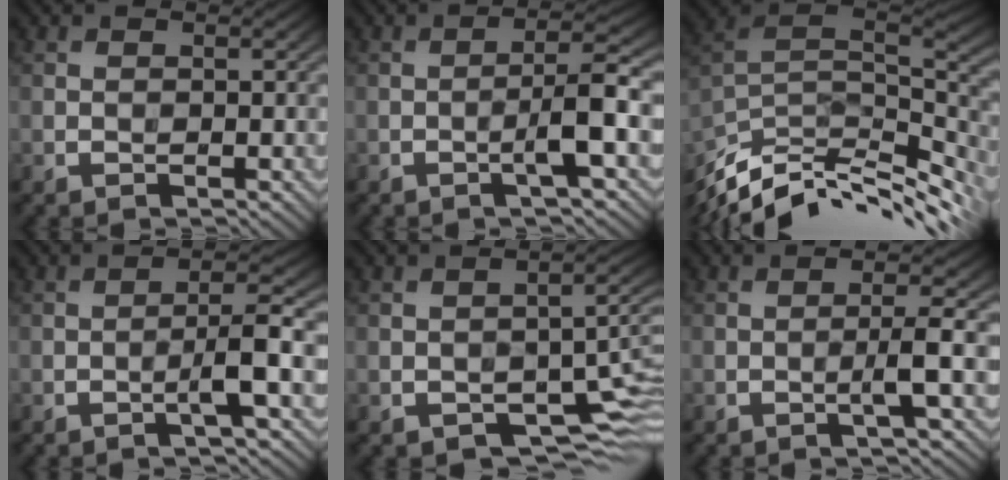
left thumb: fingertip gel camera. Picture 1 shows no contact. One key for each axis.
{"total": 4.8, "fx": -1.6, "fy": 0.2, "fz": 4.5, "tx": -0.073, "ty": 0.024, "tz": -0.034}
{"total": 12.4, "fx": -7.5, "fy": 4.7, "fz": 8.7, "tx": -0.219, "ty": -0.002, "tz": -0.124}
{"total": 4.2, "fx": -1.5, "fy": 0.1, "fz": 3.9, "tx": -0.064, "ty": 0.023, "tz": -0.032}
{"total": 8.4, "fx": -3.3, "fy": 4.2, "fz": 6.4, "tx": -0.091, "ty": -0.014, "tz": -0.047}
{"total": 3.1, "fx": -0.9, "fy": -0.2, "fz": 3.0, "tx": -0.053, "ty": 0.018, "tz": -0.023}